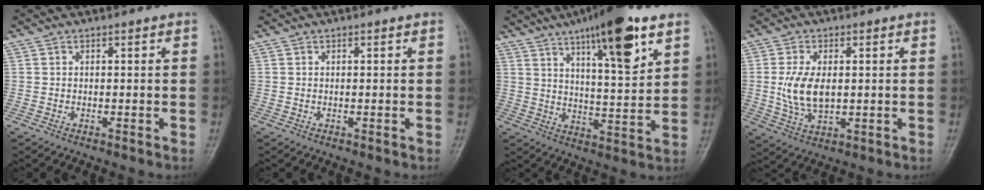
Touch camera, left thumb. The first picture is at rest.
{"total": 0.0}
{"total": 17.3, "force": [9.8, 4.3, 13.6], "torque": [-0.192, -0.038, 0.154]}
{"total": 8.3, "force": [0.4, 4.7, 6.9], "torque": [-0.137, -0.007, 0.013]}